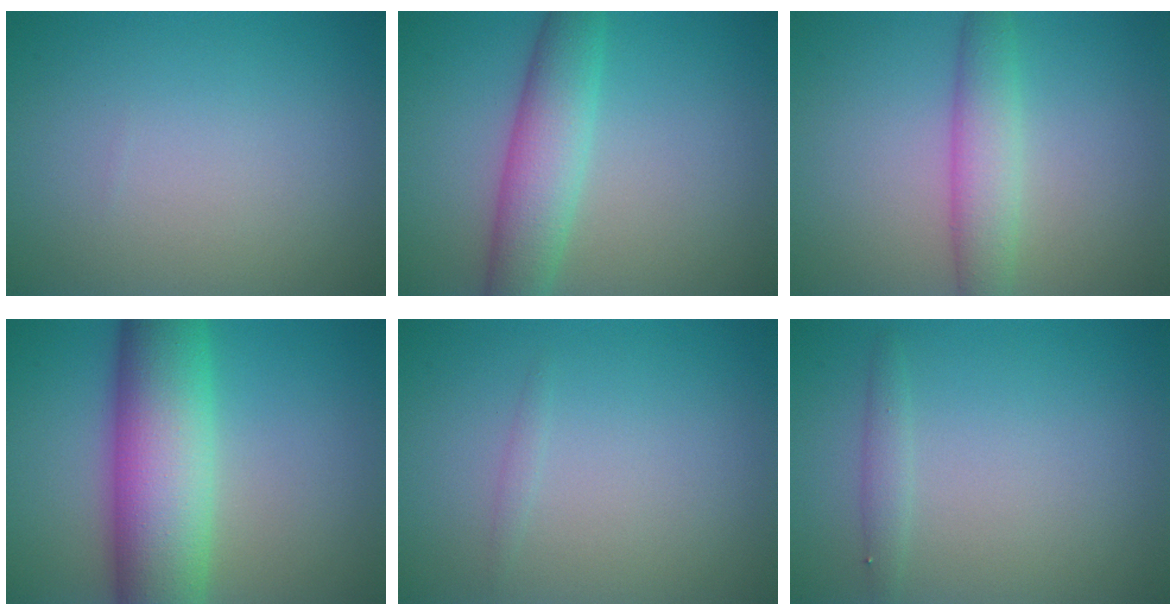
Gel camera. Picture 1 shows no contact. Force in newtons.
{"total": 5.3, "press": 5.3, "slide": 0.0}
{"total": 3.6, "press": 3.6, "slide": 0.1}
{"total": 11.6, "press": 11.6, "slide": 0.5}
{"total": 0.6, "press": 0.5, "slide": 0.0}
{"total": 1.1, "press": 1.1, "slide": 0.1}